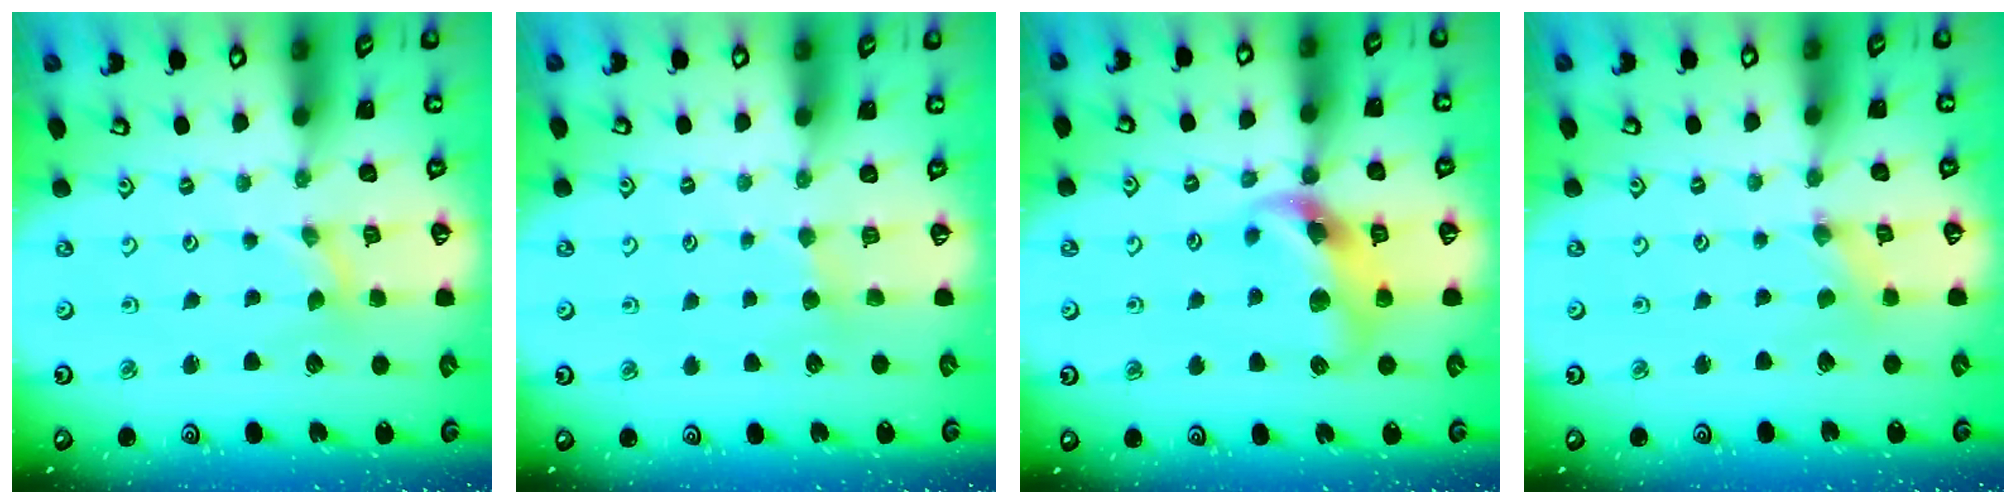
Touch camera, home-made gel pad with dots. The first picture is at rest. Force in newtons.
{"total": 2.2, "press": 2.2, "slide": 0.3}
{"total": 12.7, "press": 12.5, "slide": 1.9}
{"total": 0.0}